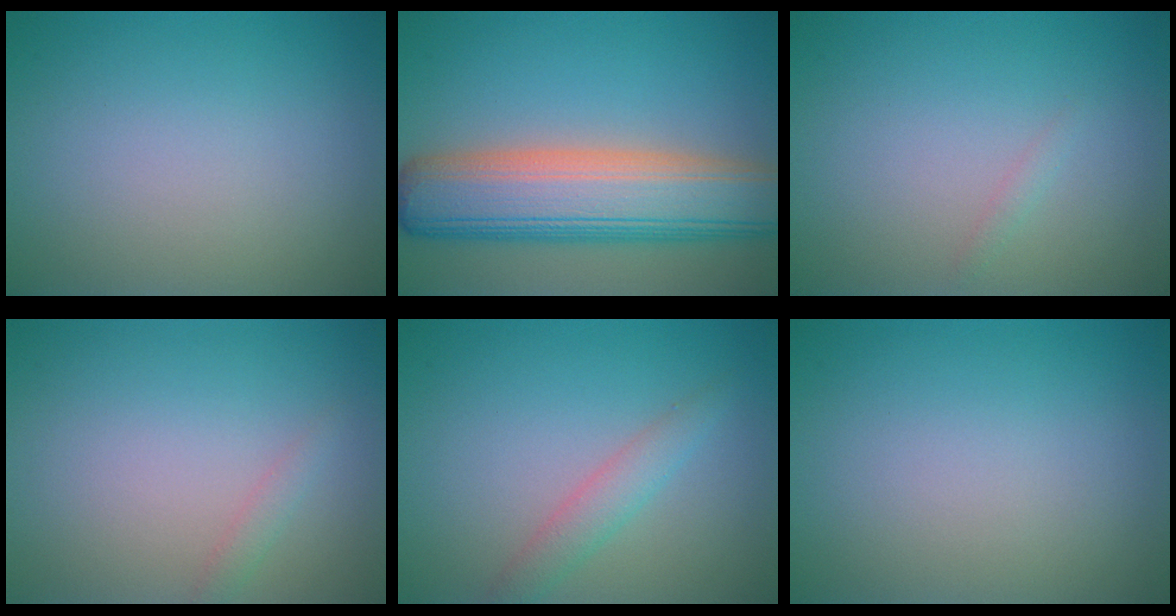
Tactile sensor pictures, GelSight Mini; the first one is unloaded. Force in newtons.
{"total": 10.6, "press": 10.5, "slide": 0.8}
{"total": 0.7, "press": 0.7, "slide": 0.0}
{"total": 0.9, "press": 0.9, "slide": 0.0}
{"total": 2.1, "press": 2.1, "slide": 0.0}
{"total": 0.0}